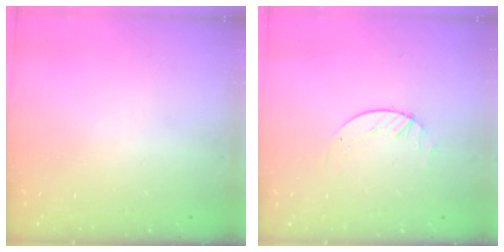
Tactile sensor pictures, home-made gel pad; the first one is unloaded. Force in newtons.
{"total": 1.7, "press": 1.7, "slide": 0.2}